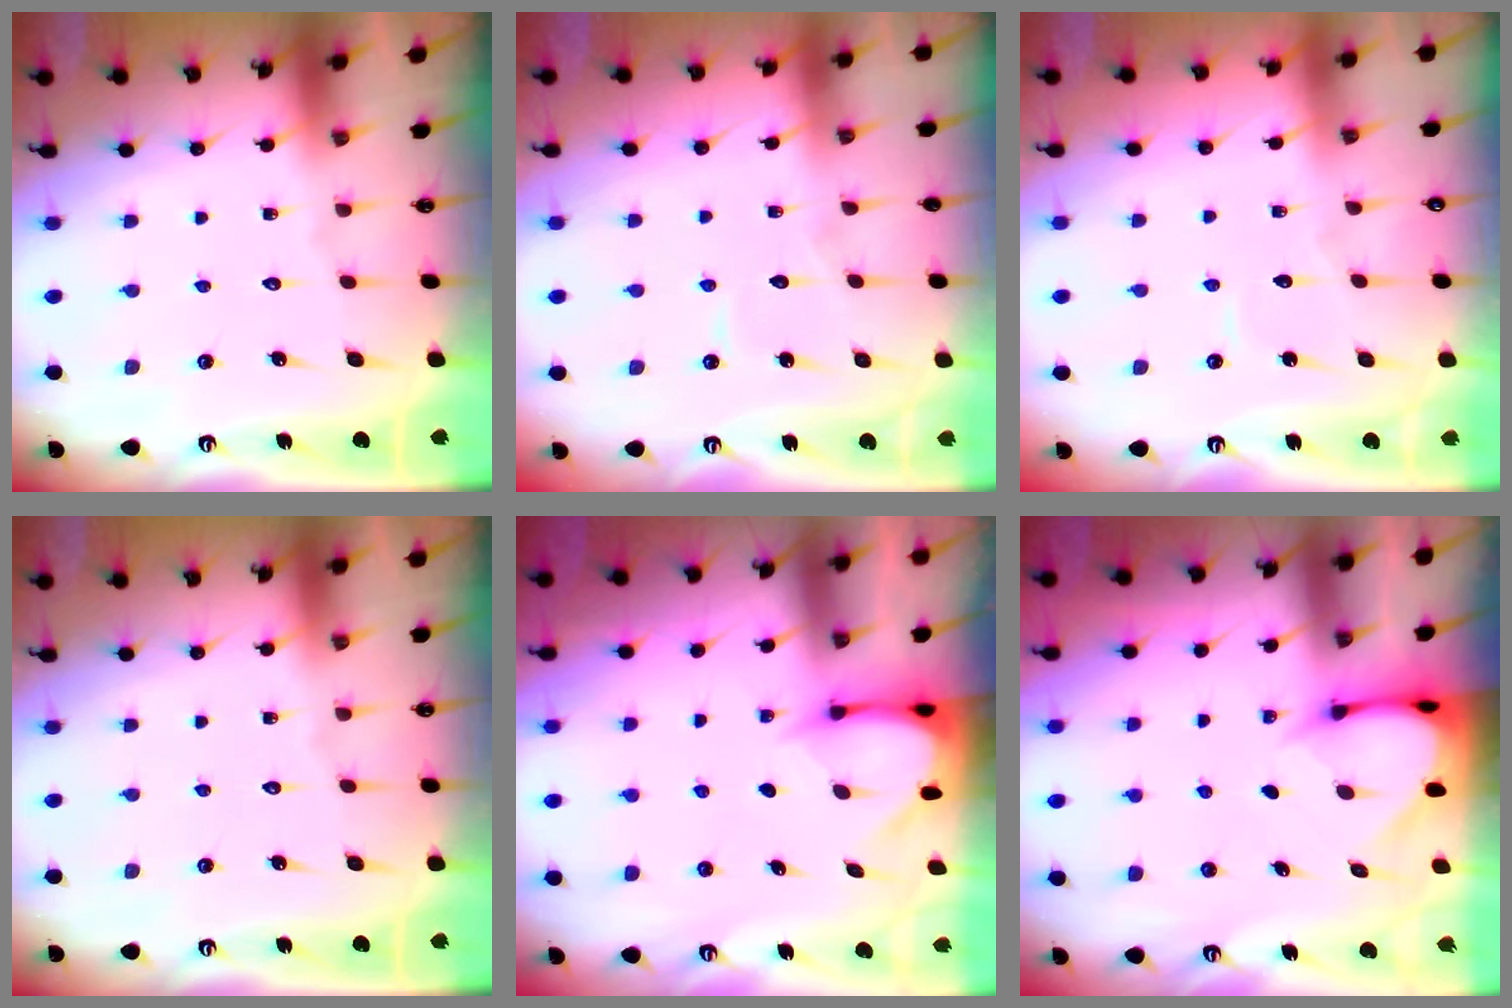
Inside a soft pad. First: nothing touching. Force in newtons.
{"total": 3.4, "press": 3.3, "slide": 0.3}
{"total": 3.1, "press": 3.1, "slide": 0.3}
{"total": 0.0}
{"total": 3.6, "press": 3.6, "slide": 0.3}
{"total": 3.3, "press": 3.3, "slide": 0.2}